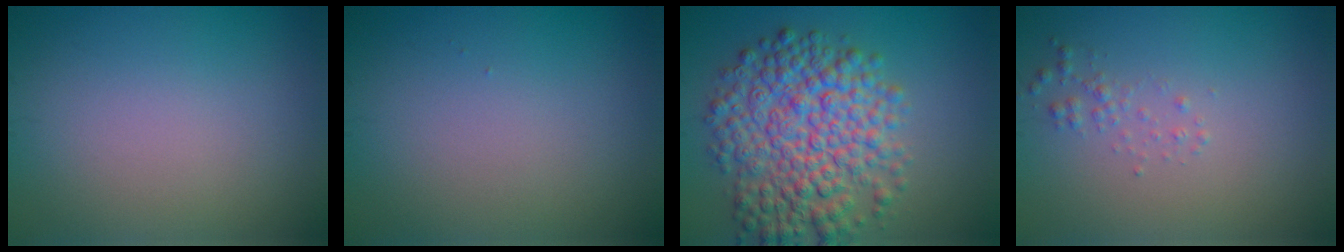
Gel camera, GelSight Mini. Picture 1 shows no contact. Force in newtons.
{"total": 0.0}
{"total": 8.9, "press": 8.9, "slide": 0.2}
{"total": 1.1, "press": 1.1, "slide": 0.0}